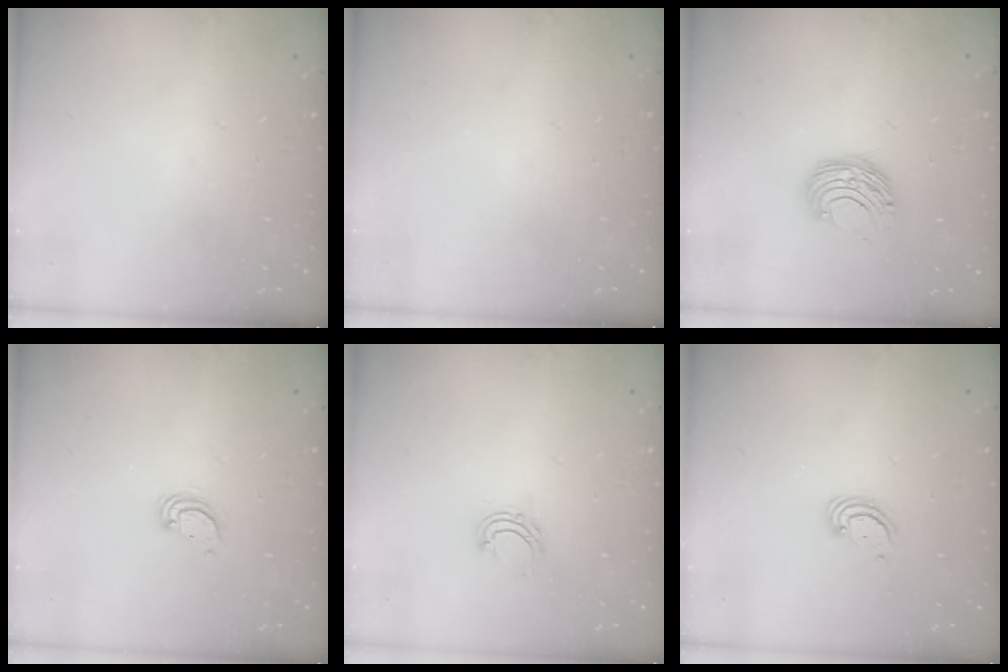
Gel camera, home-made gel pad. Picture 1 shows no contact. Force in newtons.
{"total": 0.0}
{"total": 9.0, "press": 9.0, "slide": 0.4}
{"total": 3.3, "press": 3.3, "slide": 0.2}
{"total": 5.2, "press": 5.1, "slide": 0.7}
{"total": 2.8, "press": 2.8, "slide": 0.3}